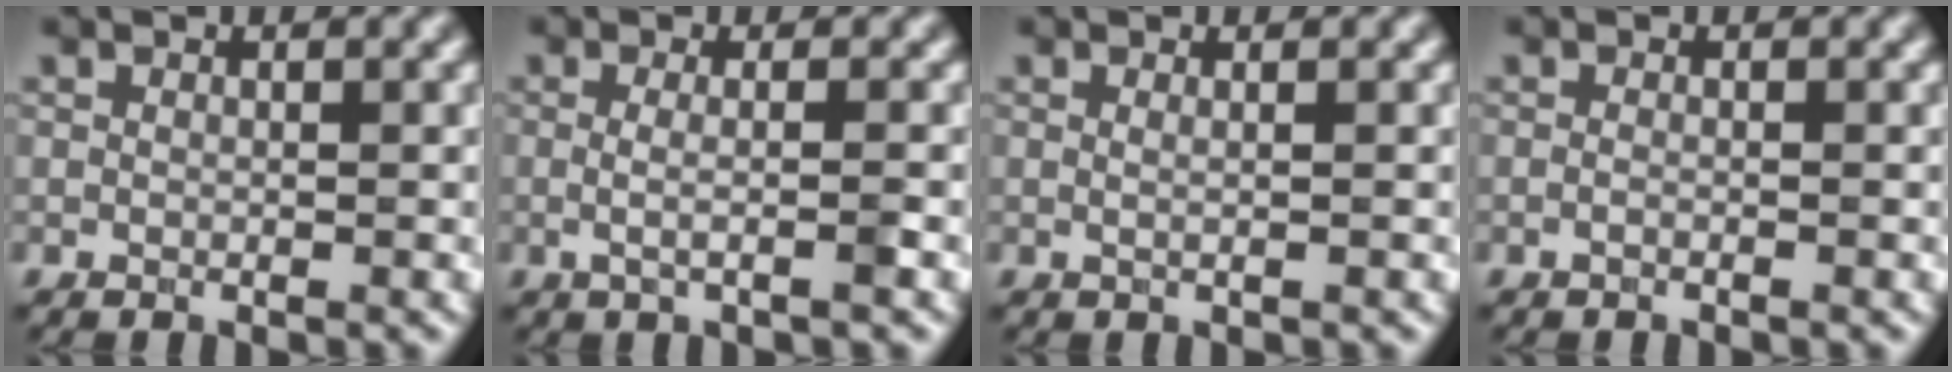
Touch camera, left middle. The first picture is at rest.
{"total": 2.6, "force": [-0.2, 0.8, 2.4], "torque": [-0.039, -0.010, -0.013]}
{"total": 1.2, "force": [0.3, 0.5, 1.1], "torque": [-0.013, -0.004, -0.008]}
{"total": 0.7, "force": [-0.3, 0.2, 0.6], "torque": [-0.011, -0.007, -0.012]}